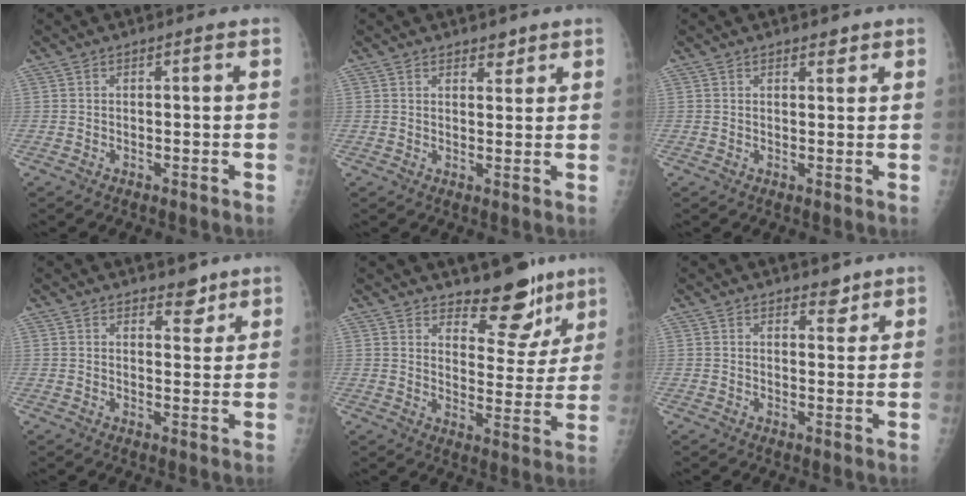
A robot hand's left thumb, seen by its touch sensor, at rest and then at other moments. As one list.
[{"total": 2.4, "force": [1.9, 1.3, 0.9], "torque": [0.002, -0.012, 0.026]}, {"total": 1.6, "force": [1.3, 0.8, 0.7], "torque": [0.000, -0.008, 0.017]}, {"total": 3.9, "force": [3.0, 1.9, 1.6], "torque": [0.001, -0.021, 0.044]}, {"total": 10.9, "force": [8.7, 4.6, 4.6], "torque": [-0.019, -0.071, 0.130]}, {"total": 3.1, "force": [2.4, 1.5, 1.2], "torque": [0.001, -0.016, 0.035]}]